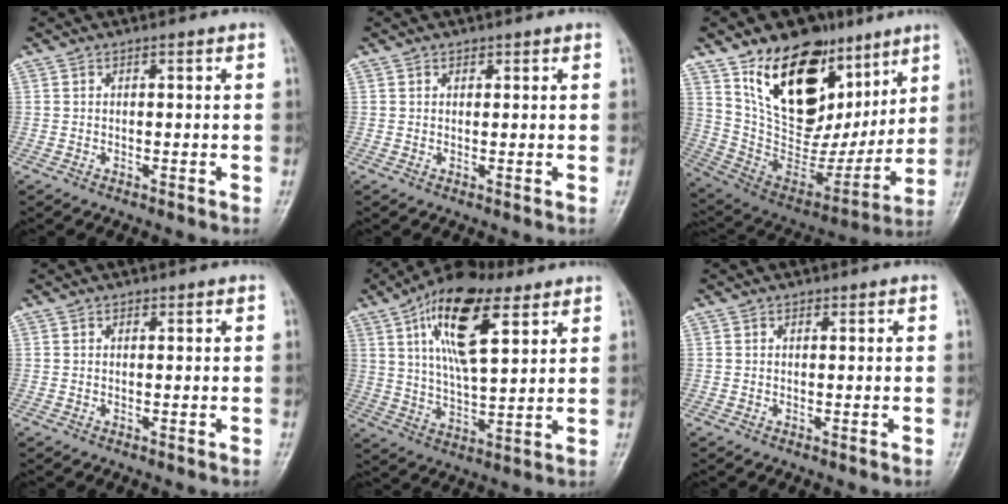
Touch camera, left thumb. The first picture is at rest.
{"total": 0.8, "force": [0.5, 0.6, 0.1], "torque": [0.007, -0.003, 0.005]}
{"total": 26.1, "force": [13.4, 16.1, 15.6], "torque": [-0.200, -0.031, 0.247]}
{"total": 0.0}
{"total": 17.2, "force": [7.8, 7.0, 13.5], "torque": [-0.217, -0.016, 0.135]}
{"total": 0.0}